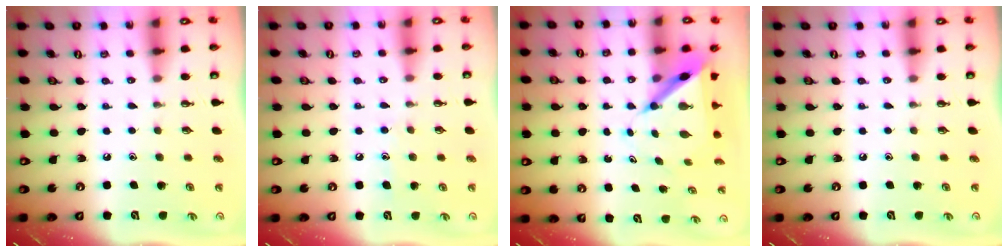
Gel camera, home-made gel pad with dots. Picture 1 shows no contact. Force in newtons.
{"total": 5.7, "press": 5.6, "slide": 0.6}
{"total": 6.7, "press": 6.7, "slide": 0.5}
{"total": 0.0}